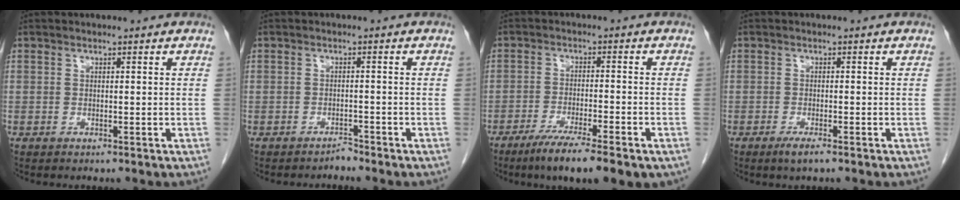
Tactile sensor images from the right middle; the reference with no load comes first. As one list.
[{"total": 1.2, "force": [-1.2, 0.1, -0.2], "torque": [0.009, -0.003, -0.019]}, {"total": 10.2, "force": [-7.0, 1.2, 7.4], "torque": [-0.115, -0.021, -0.107]}, {"total": 2.0, "force": [-1.4, 0.2, 1.5], "torque": [-0.033, -0.005, -0.025]}]